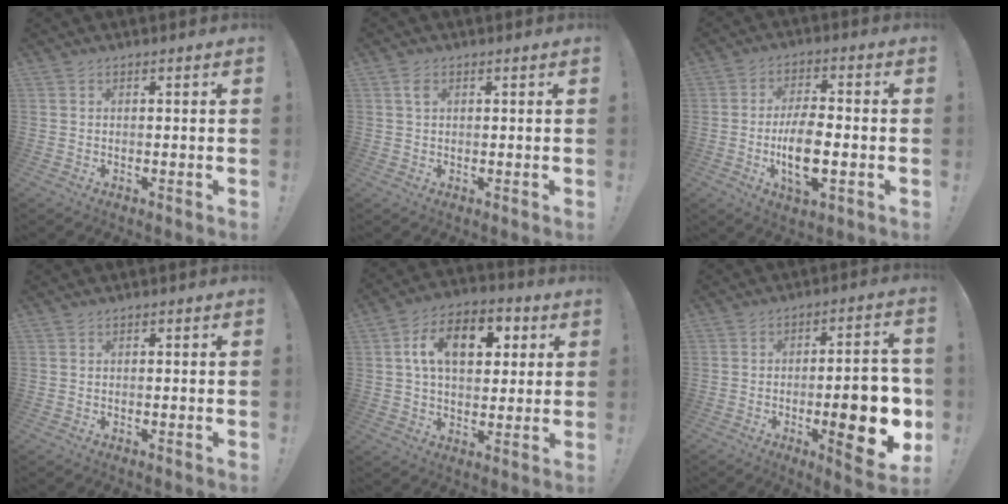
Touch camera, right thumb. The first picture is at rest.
{"total": 1.8, "force": [0.8, 1.2, 1.1], "torque": [-0.011, -0.002, 0.010]}
{"total": 11.4, "force": [-2.5, 4.7, 10.1], "torque": [-0.194, -0.004, -0.047]}
{"total": 0.0}
{"total": 14.7, "force": [4.2, 9.5, 10.5], "torque": [-0.158, 0.005, 0.074]}
{"total": 18.5, "force": [-4.4, 5.4, 17.2], "torque": [-0.228, 0.006, -0.056]}